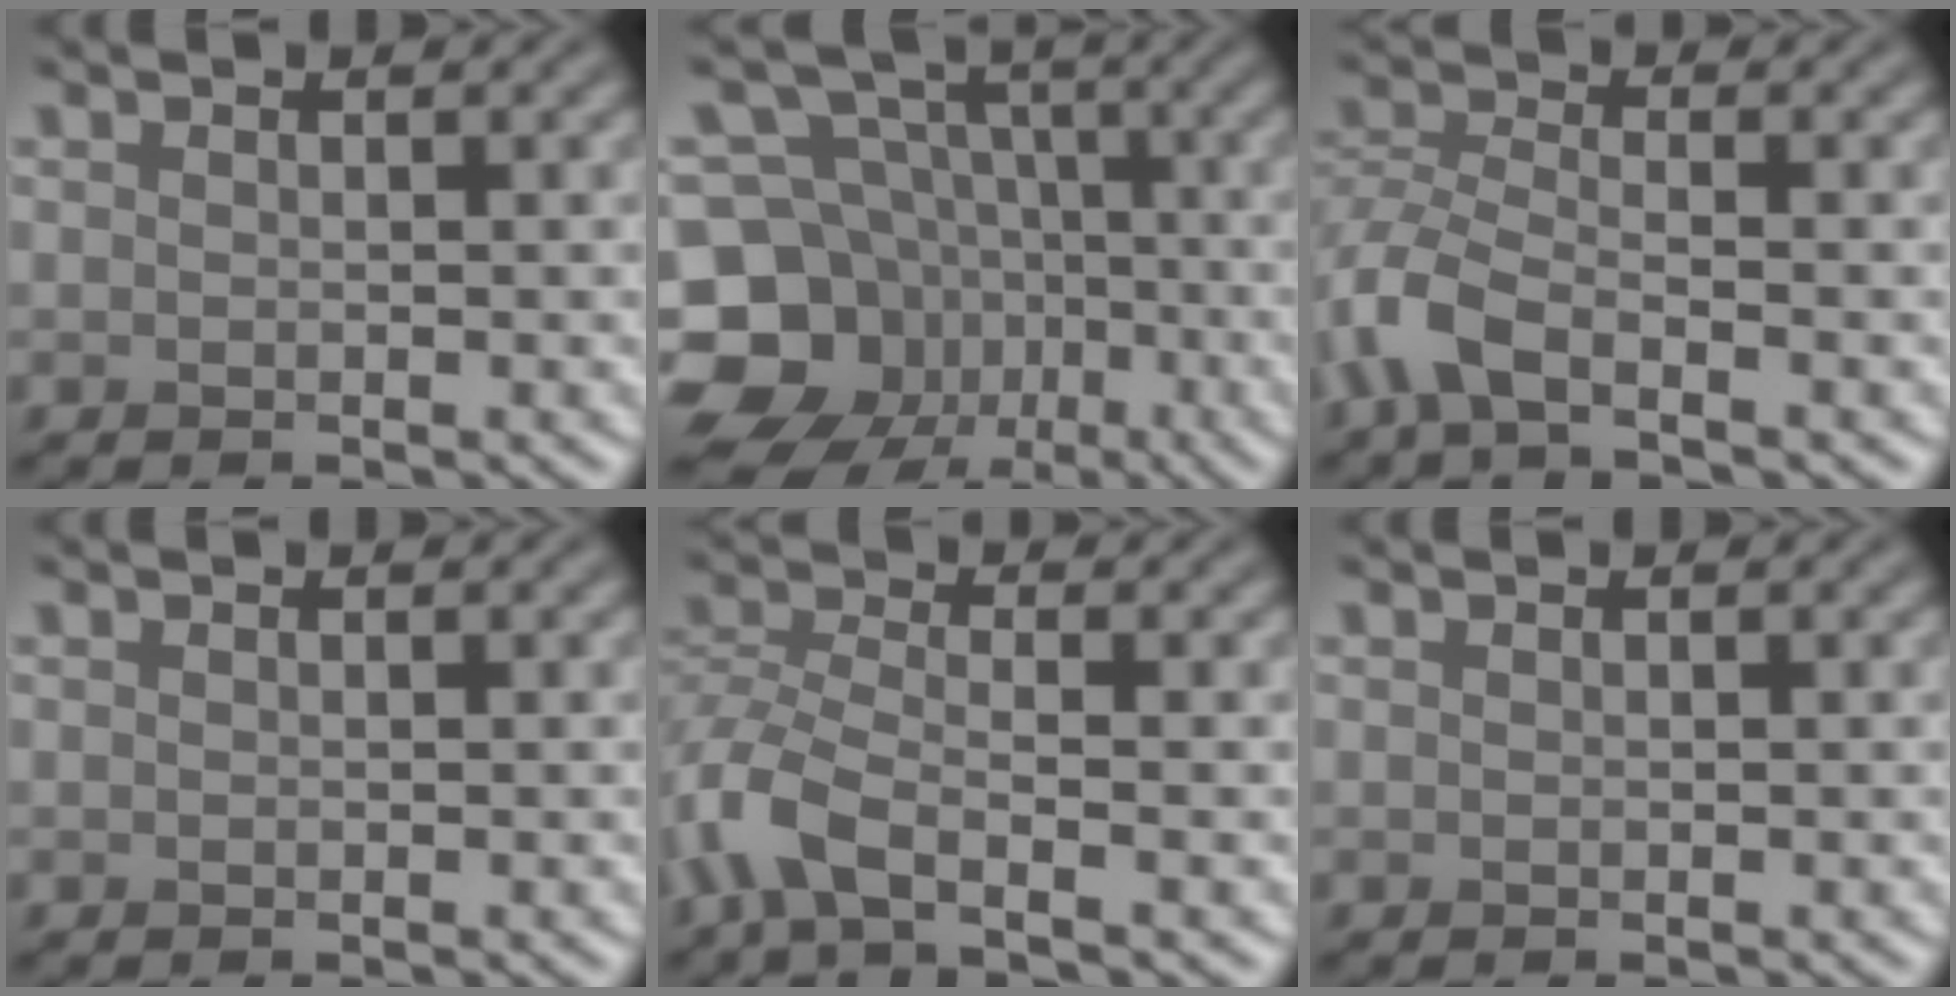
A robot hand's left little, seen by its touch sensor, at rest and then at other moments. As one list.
[{"total": 12.3, "force": [-4.9, 10.5, 4.2], "torque": [-0.087, -0.011, -0.104]}, {"total": 4.6, "force": [-2.8, 1.8, 3.1], "torque": [-0.073, -0.005, -0.071]}, {"total": 0.0}, {"total": 5.1, "force": [-2.9, 1.9, 3.8], "torque": [-0.086, -0.005, -0.075]}, {"total": 0.0}]